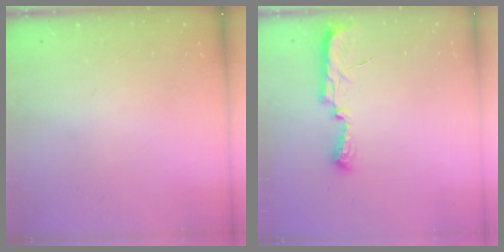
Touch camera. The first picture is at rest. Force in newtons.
{"total": 7.2, "press": 7.2, "slide": 0.7}